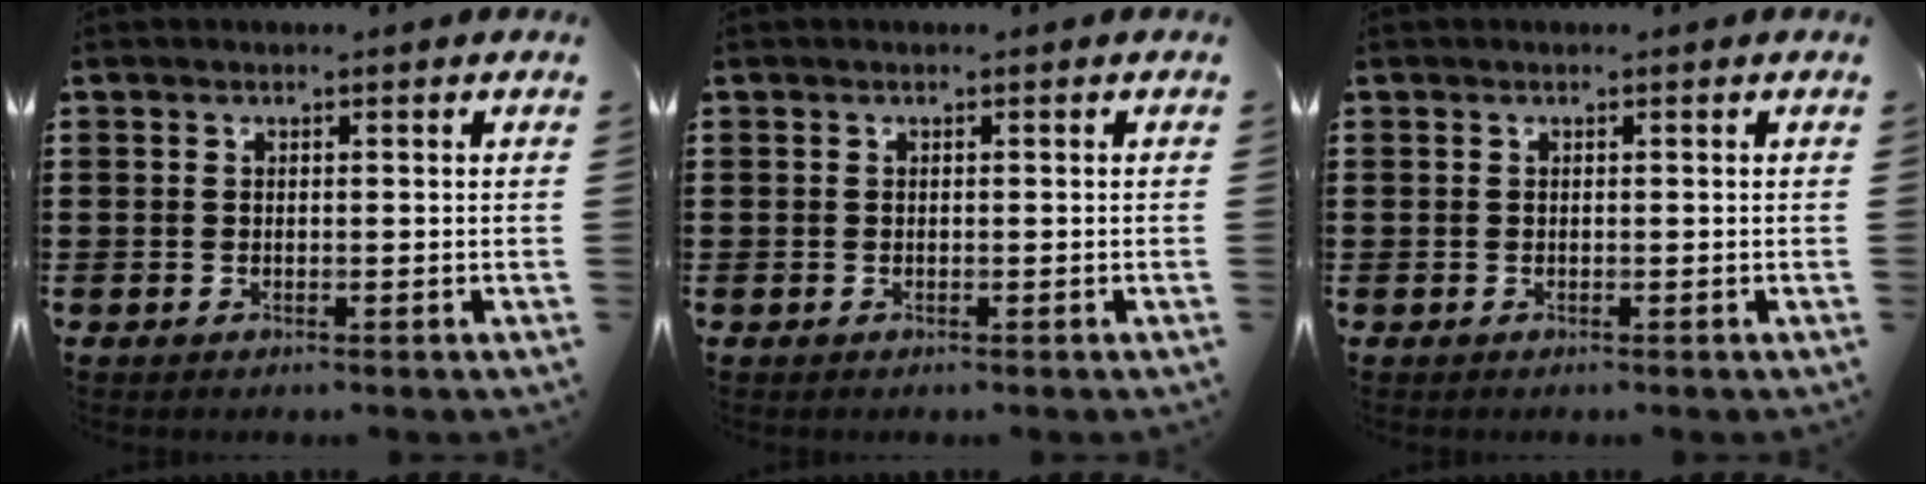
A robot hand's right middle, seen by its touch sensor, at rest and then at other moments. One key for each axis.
{"total": 0.0}
{"total": 0.0}